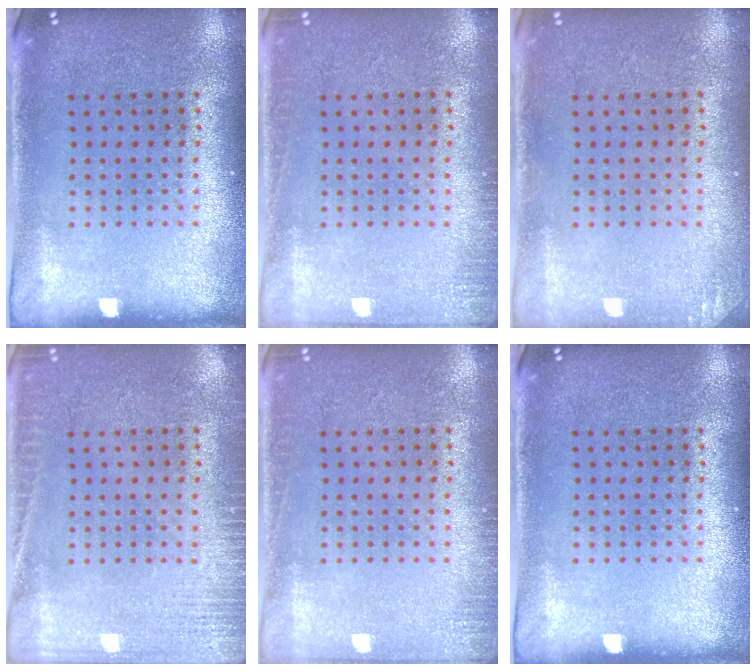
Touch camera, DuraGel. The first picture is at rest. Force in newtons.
{"total": 1.3, "press": 1.3, "slide": 0.3}
{"total": 1.0, "press": 1.0, "slide": 0.1}
{"total": 2.9, "press": 2.9, "slide": 0.4}
{"total": 1.3, "press": 1.3, "slide": 0.3}
{"total": 0.0}